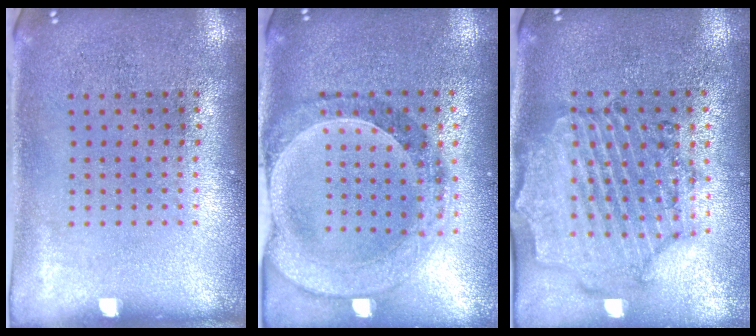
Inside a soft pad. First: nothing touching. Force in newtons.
{"total": 1.4, "press": 1.4, "slide": 0.3}
{"total": 1.6, "press": 1.6, "slide": 0.3}